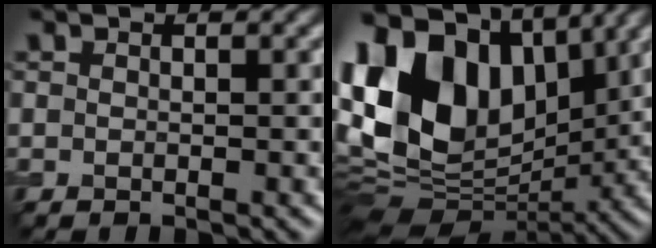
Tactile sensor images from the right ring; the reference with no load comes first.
{"total": 14.8, "force": [4.3, 10.3, 9.8], "torque": [-0.197, 0.025, 0.064]}